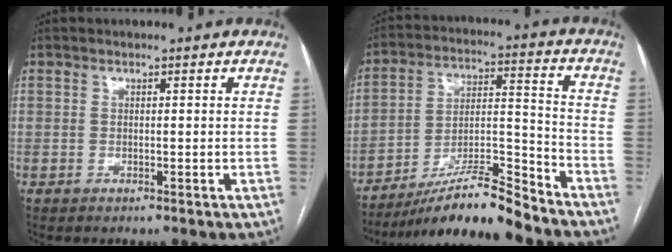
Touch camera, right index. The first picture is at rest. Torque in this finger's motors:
{"motor_torque": [0.18, -0.37, 0.02, -0.01]}